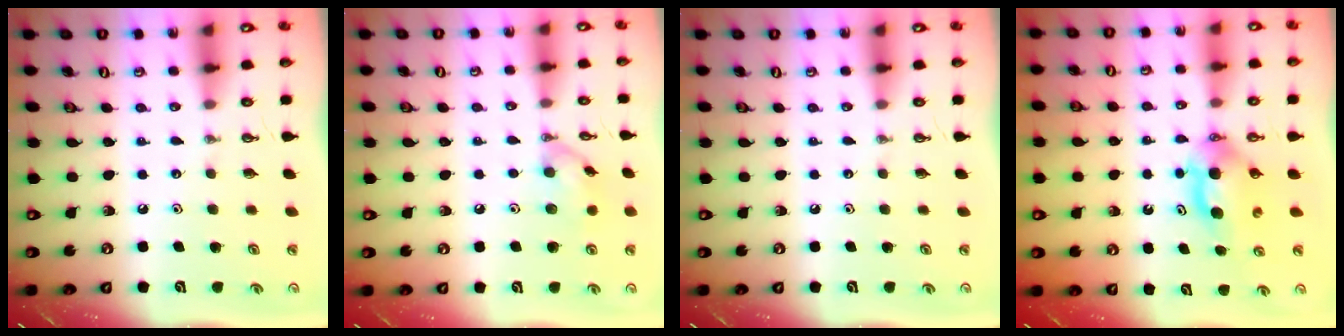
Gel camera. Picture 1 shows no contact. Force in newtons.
{"total": 9.3, "press": 9.3, "slide": 0.7}
{"total": 0.0}
{"total": 6.7, "press": 5.7, "slide": 3.5}